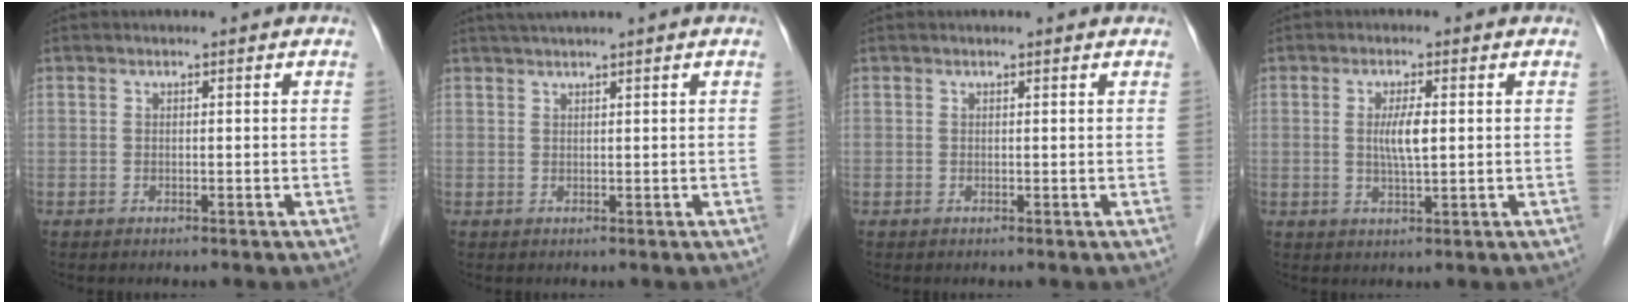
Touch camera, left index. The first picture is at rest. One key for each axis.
{"total": 2.9, "fx": 2.3, "fy": -0.8, "fz": 1.6, "tx": -0.024, "ty": 0.017, "tz": 0.044}
{"total": 0.7, "fx": 0.6, "fy": 0.0, "fz": 0.1, "tx": -0.009, "ty": 0.001, "tz": 0.005}
{"total": 3.8, "fx": 0.4, "fy": 0.4, "fz": 3.8, "tx": -0.070, "ty": -0.002, "tz": 0.006}